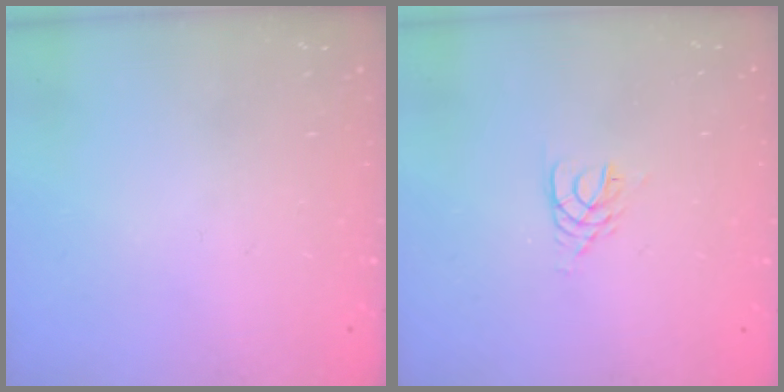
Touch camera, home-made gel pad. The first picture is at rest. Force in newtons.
{"total": 3.0, "press": 2.9, "slide": 0.4}